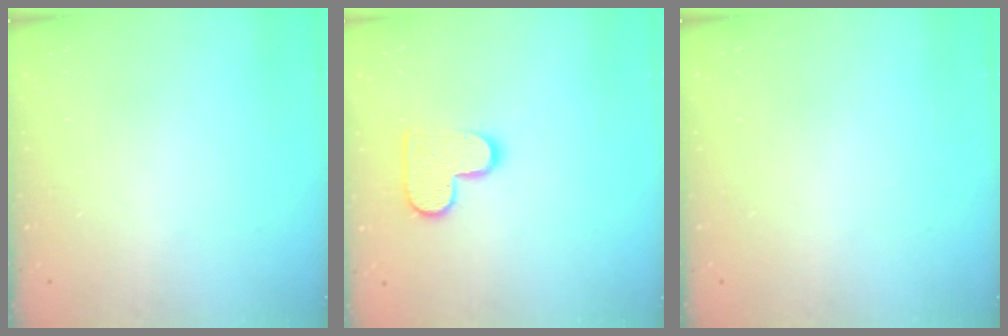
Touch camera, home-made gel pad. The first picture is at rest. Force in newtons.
{"total": 11.4, "press": 11.3, "slide": 0.6}
{"total": 0.0}